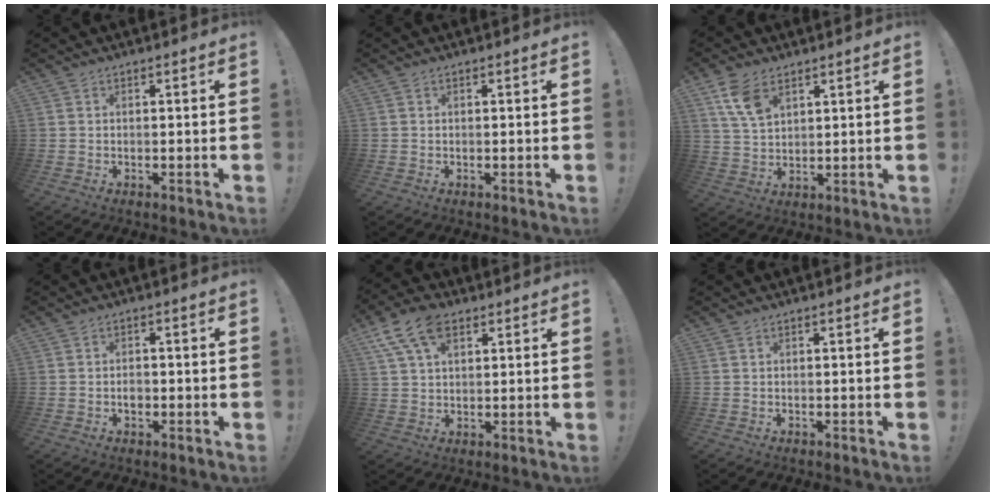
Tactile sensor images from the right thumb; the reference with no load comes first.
{"total": 0.0}
{"total": 8.6, "force": [5.0, 4.9, 5.1], "torque": [-0.085, -0.019, 0.097]}
{"total": 2.8, "force": [-1.0, 2.0, 1.7], "torque": [-0.018, 0.003, -0.020]}
{"total": 11.4, "force": [5.7, 6.7, 7.3], "torque": [-0.127, -0.012, 0.104]}
{"total": 0.0}